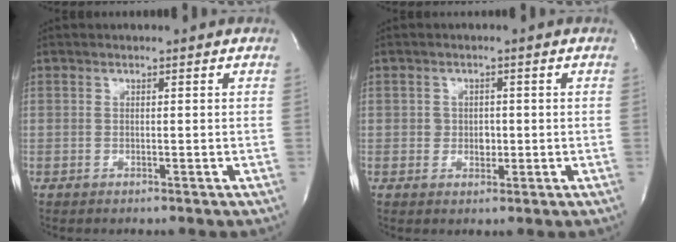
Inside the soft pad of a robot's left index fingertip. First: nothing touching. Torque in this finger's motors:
{"motor_torque": [0.13, -0.04, 0.00, 0.00]}